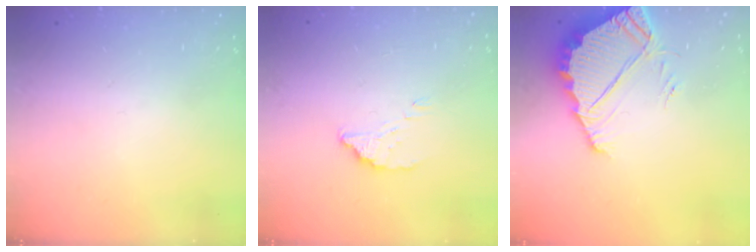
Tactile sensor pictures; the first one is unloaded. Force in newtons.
{"total": 3.1, "press": 3.1, "slide": 0.1}
{"total": 5.9, "press": 5.9, "slide": 0.3}